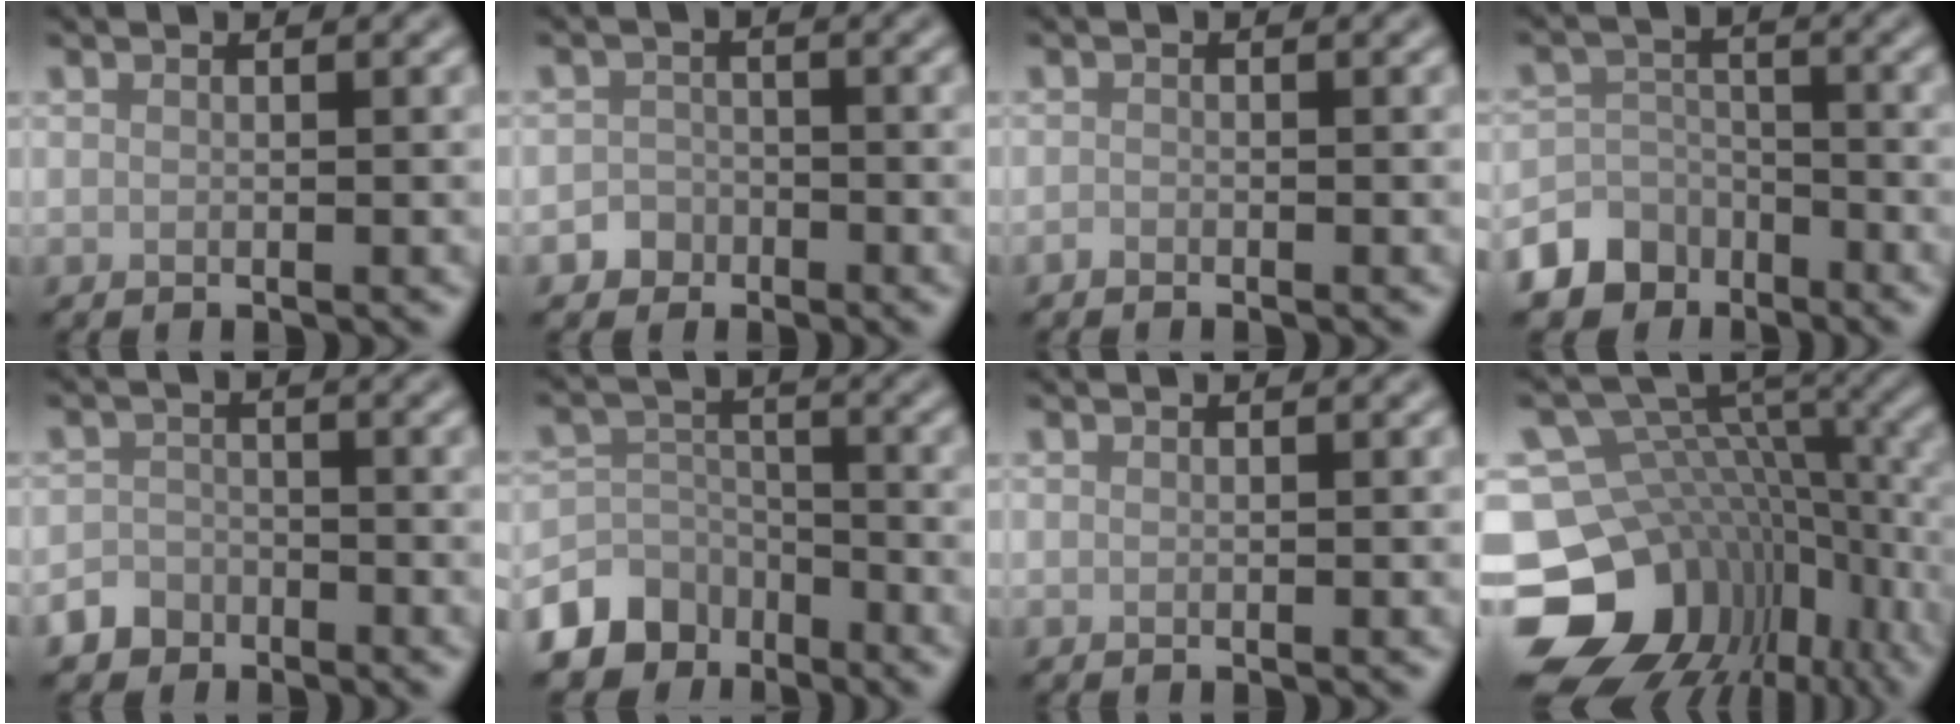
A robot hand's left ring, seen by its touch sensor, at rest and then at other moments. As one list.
[{"total": 1.8, "force": [-1.1, 1.4, 0.0], "torque": [0.012, 0.005, -0.021]}, {"total": 0.5, "force": [-0.5, 0.2, 0.1], "torque": [0.001, -0.003, -0.010]}, {"total": 7.5, "force": [-5.3, 5.3, 1.0], "torque": [-0.006, -0.017, -0.103]}, {"total": 2.4, "force": [-1.8, 1.6, 0.1], "torque": [0.007, 0.001, -0.038]}, {"total": 7.4, "force": [-5.3, 4.8, 1.7], "torque": [-0.027, -0.004, -0.099]}, {"total": 0.0}, {"total": 15.9, "force": [-6.9, 11.9, 8.0], "torque": [-0.167, 0.013, -0.089]}]